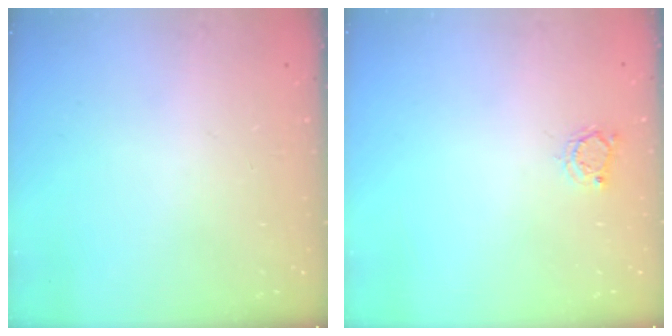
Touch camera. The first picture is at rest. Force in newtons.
{"total": 2.9, "press": 2.8, "slide": 0.4}